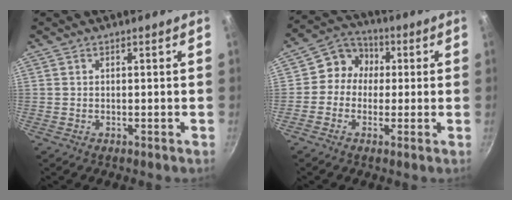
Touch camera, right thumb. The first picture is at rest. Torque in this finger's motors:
{"motor_torque": [0.10, -0.12, 0.16, -0.47, 0.06]}